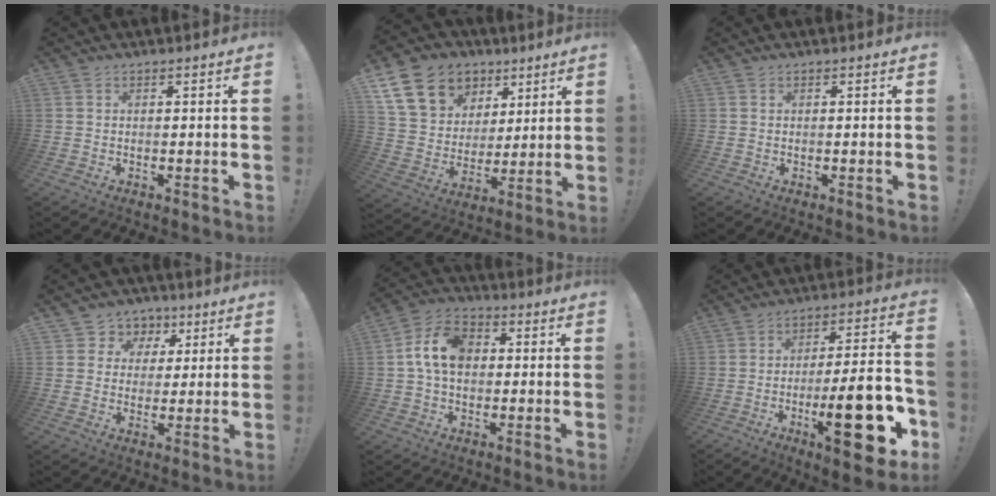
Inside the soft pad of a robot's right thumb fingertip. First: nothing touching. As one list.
[{"total": 17.4, "force": [8.7, 13.3, 7.0], "torque": [-0.114, -0.039, 0.188]}, {"total": 0.0}, {"total": 6.5, "force": [1.6, 6.2, 1.2], "torque": [-0.012, -0.011, 0.032]}, {"total": 11.2, "force": [1.2, 7.9, 7.9], "torque": [-0.149, 0.017, 0.027]}, {"total": 22.9, "force": [-8.2, 6.7, 20.4], "torque": [-0.290, 0.039, -0.119]}]